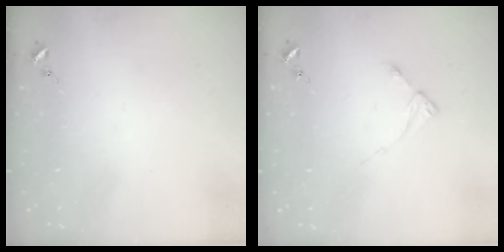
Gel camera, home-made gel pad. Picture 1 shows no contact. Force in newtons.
{"total": 2.7, "press": 2.7, "slide": 0.4}